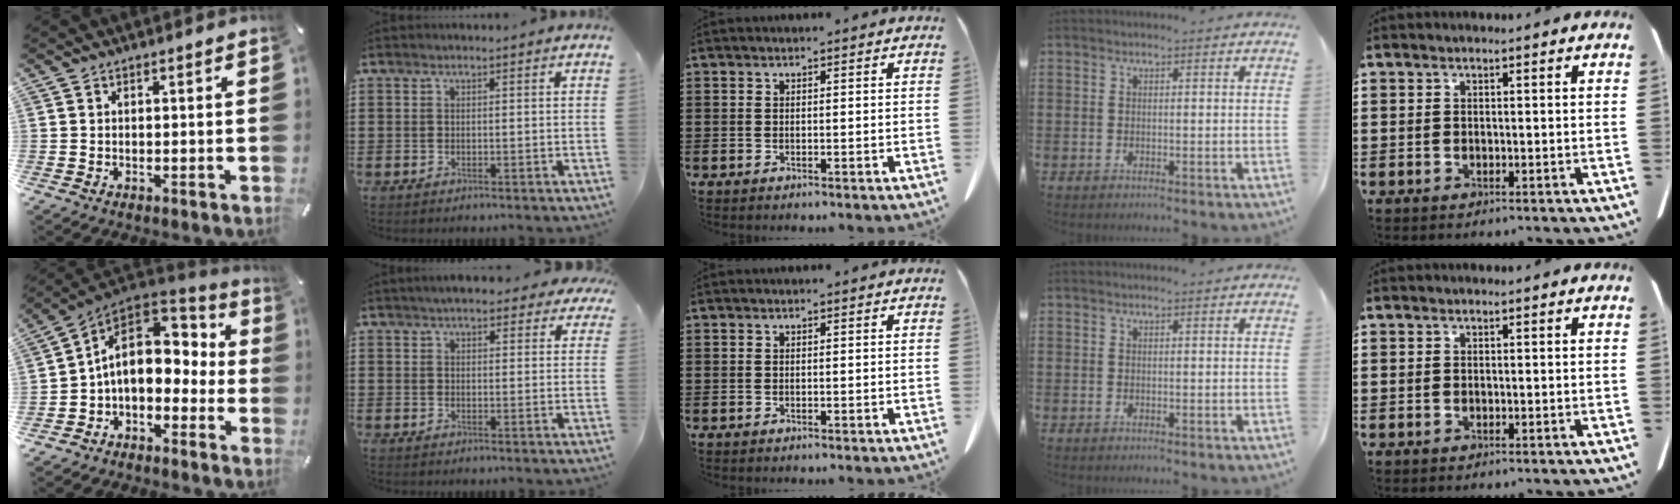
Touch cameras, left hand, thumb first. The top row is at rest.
{"thumb": {"total": 13.7, "force": [1.5, 9.3, 9.9], "torque": [-0.177, -0.007, 0.028]}, "index": {"total": 4.4, "force": [3.8, 1.1, 1.9], "torque": [-0.040, -0.002, 0.068]}}